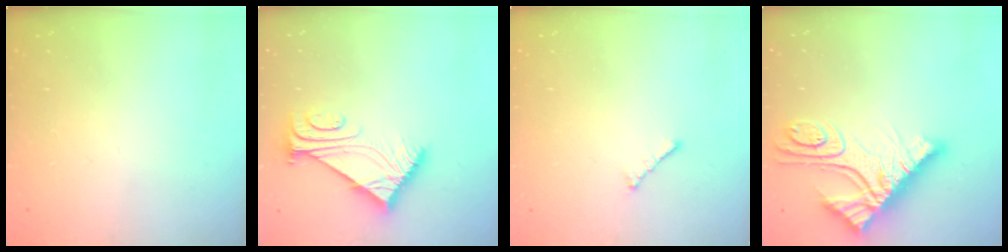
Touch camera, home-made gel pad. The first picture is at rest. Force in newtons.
{"total": 8.1, "press": 8.0, "slide": 1.0}
{"total": 1.7, "press": 1.6, "slide": 0.5}
{"total": 17.4, "press": 17.3, "slide": 1.8}